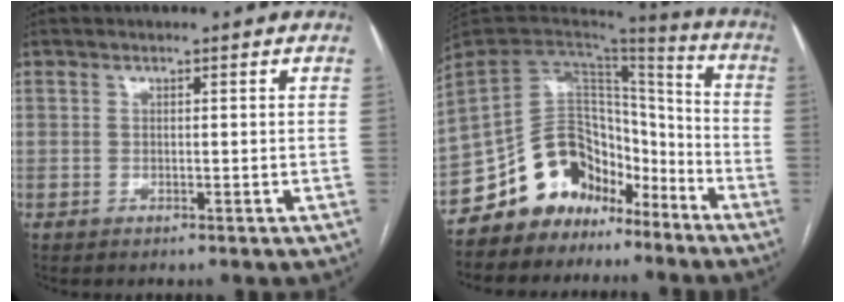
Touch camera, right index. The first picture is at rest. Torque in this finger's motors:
{"motor_torque": [0.57, -0.61, 0.10, 0.00]}